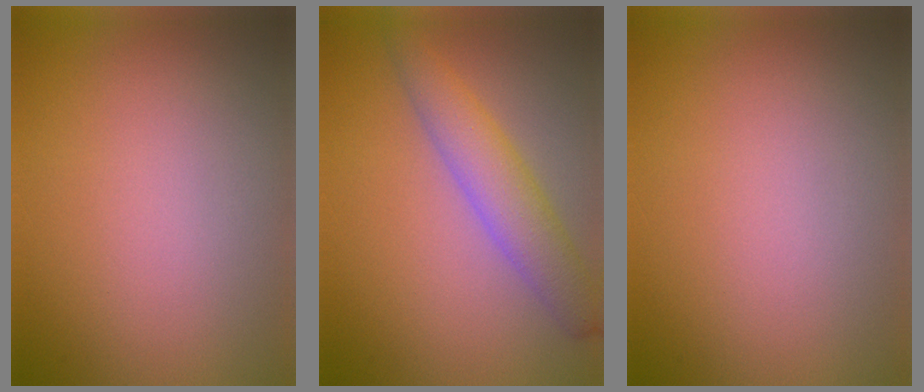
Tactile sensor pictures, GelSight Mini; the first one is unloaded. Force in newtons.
{"total": 4.0, "press": 4.0, "slide": 0.2}
{"total": 0.0}